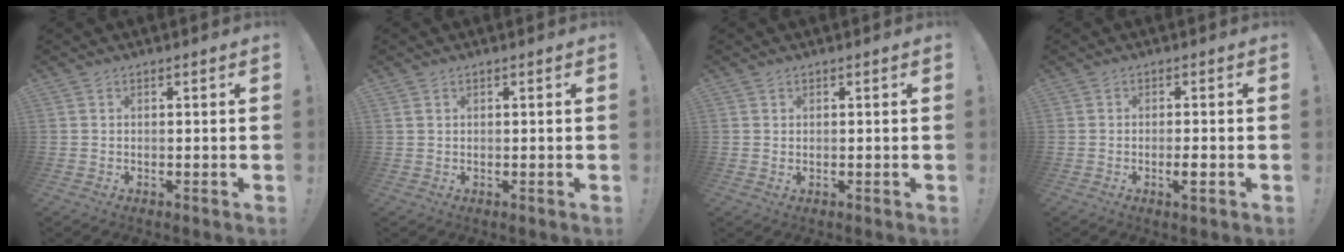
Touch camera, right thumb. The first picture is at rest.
{"total": 1.0, "force": [0.6, 0.5, 0.5], "torque": [-0.013, 0.003, 0.013]}
{"total": 0.7, "force": [0.6, 0.2, 0.0], "torque": [0.005, -0.002, 0.012]}
{"total": 2.7, "force": [-0.8, 0.2, 2.5], "torque": [-0.035, -0.003, -0.014]}